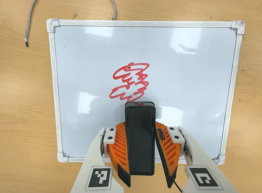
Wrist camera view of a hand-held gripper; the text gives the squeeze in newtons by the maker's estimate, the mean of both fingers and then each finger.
{"total": 8.3, "left": 6.4, "right": 10.3}